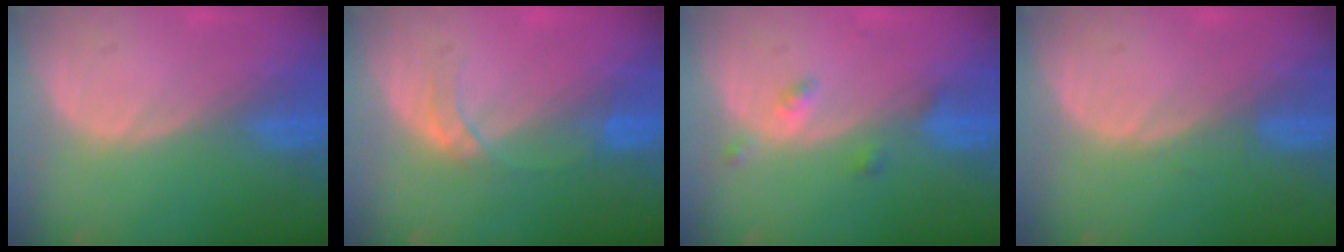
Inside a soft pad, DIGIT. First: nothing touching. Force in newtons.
{"total": 3.0, "press": 3.0, "slide": 0.3}
{"total": 2.5, "press": 2.5, "slide": 0.2}
{"total": 0.6, "press": 0.6, "slide": 0.2}